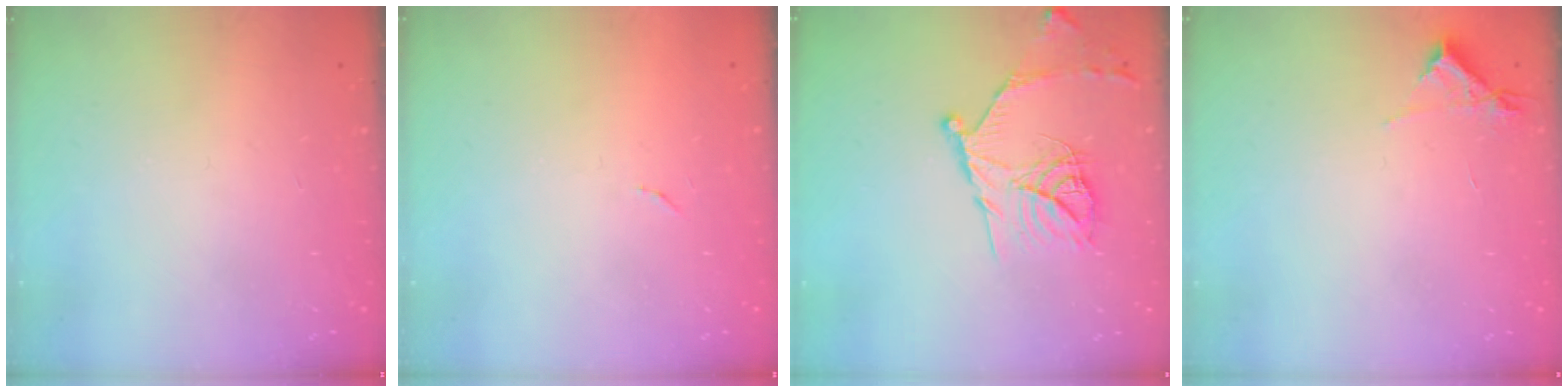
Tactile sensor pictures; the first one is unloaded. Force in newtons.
{"total": 4.0, "press": 4.0, "slide": 0.3}
{"total": 16.5, "press": 16.5, "slide": 1.6}
{"total": 5.0, "press": 4.9, "slide": 0.7}